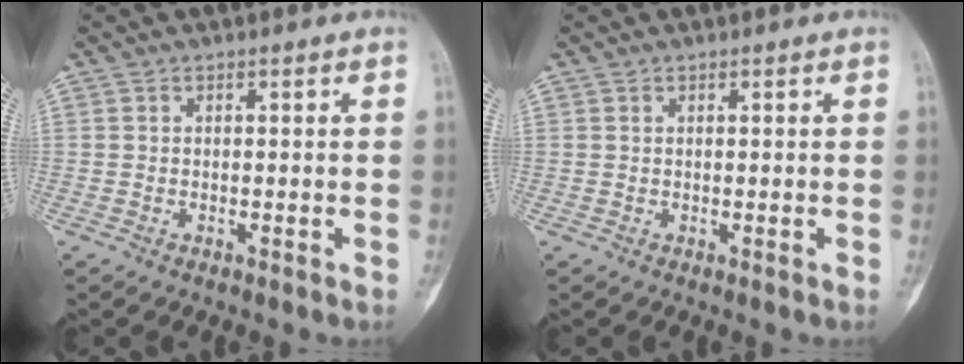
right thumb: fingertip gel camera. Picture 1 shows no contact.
{"total": 0.0}